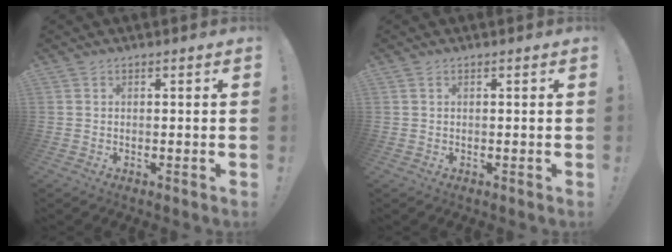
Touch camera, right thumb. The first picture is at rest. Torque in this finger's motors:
{"motor_torque": [0.09, -0.07, -0.12, 0.14, 0.00]}